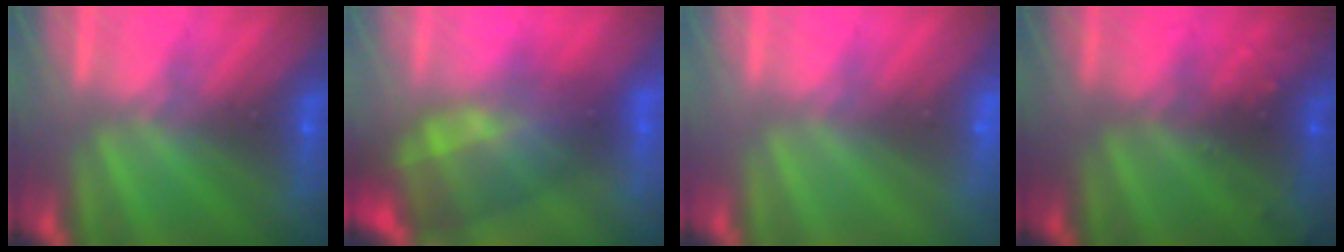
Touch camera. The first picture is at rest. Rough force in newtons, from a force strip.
{"total": 9.4}
{"total": 2.3}
{"total": 7.5}